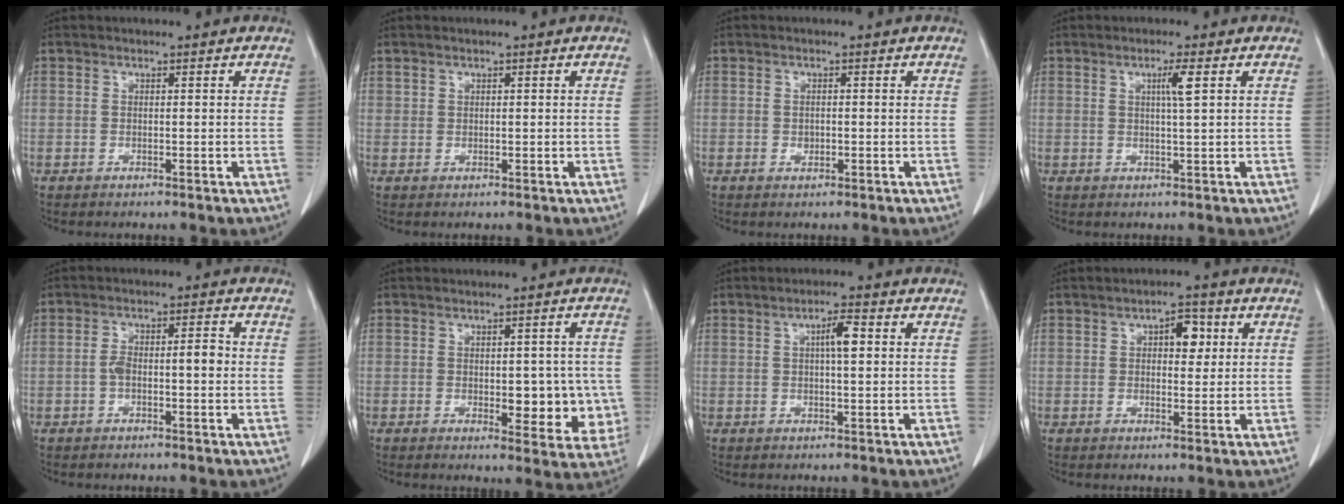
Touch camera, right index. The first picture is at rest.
{"total": 0.7, "force": [0.5, 0.4, 0.0], "torque": [0.010, 0.001, 0.009]}
{"total": 1.1, "force": [-0.1, 0.8, 0.7], "torque": [-0.010, 0.002, 0.002]}
{"total": 2.7, "force": [0.9, -0.4, 2.6], "torque": [-0.047, -0.002, 0.016]}
{"total": 4.6, "force": [-0.6, 1.6, 4.2], "torque": [-0.076, 0.025, -0.007]}
{"total": 8.3, "force": [-1.0, 4.1, 7.1], "torque": [-0.061, 0.006, -0.004]}
{"total": 3.7, "force": [0.8, 0.5, 3.6], "torque": [-0.061, 0.007, 0.010]}
{"total": 4.3, "force": [1.3, 2.1, 3.5], "torque": [-0.049, 0.010, 0.017]}